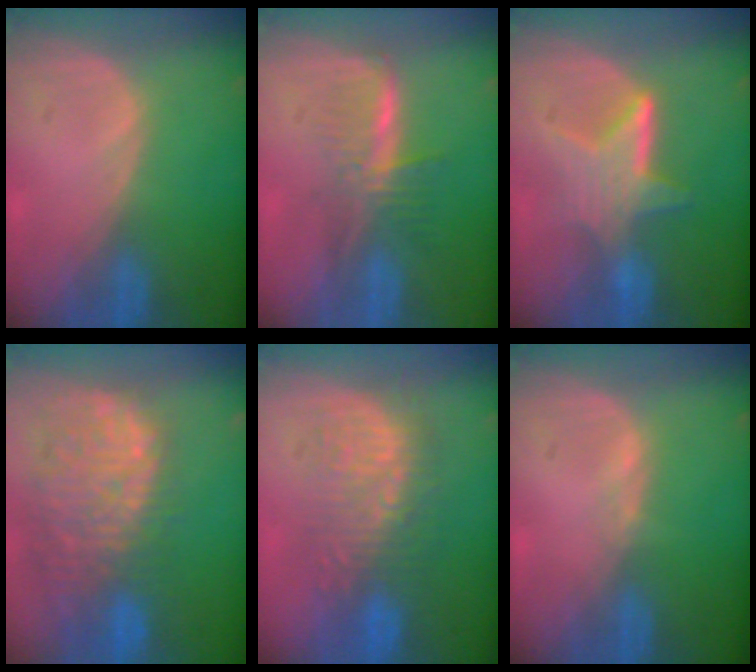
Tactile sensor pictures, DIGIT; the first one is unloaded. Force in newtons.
{"total": 5.8, "press": 5.2, "slide": 2.7}
{"total": 6.4, "press": 6.0, "slide": 2.3}
{"total": 12.9, "press": 11.2, "slide": 6.5}
{"total": 8.9, "press": 8.7, "slide": 1.9}
{"total": 0.6, "press": 0.5, "slide": 0.3}